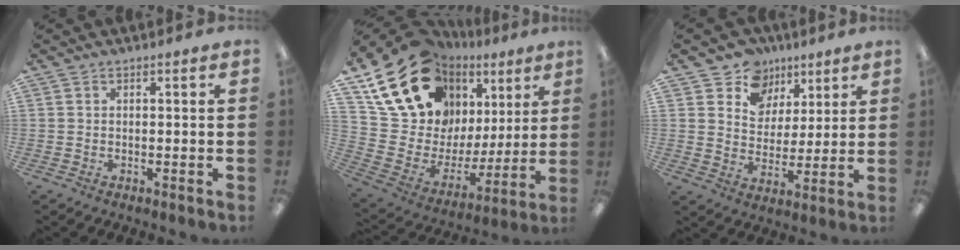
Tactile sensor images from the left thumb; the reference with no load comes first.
{"total": 20.7, "force": [14.9, 12.0, 7.9], "torque": [-0.150, -0.098, 0.285]}
{"total": 10.9, "force": [7.1, 8.2, 1.2], "torque": [-0.027, -0.056, 0.133]}